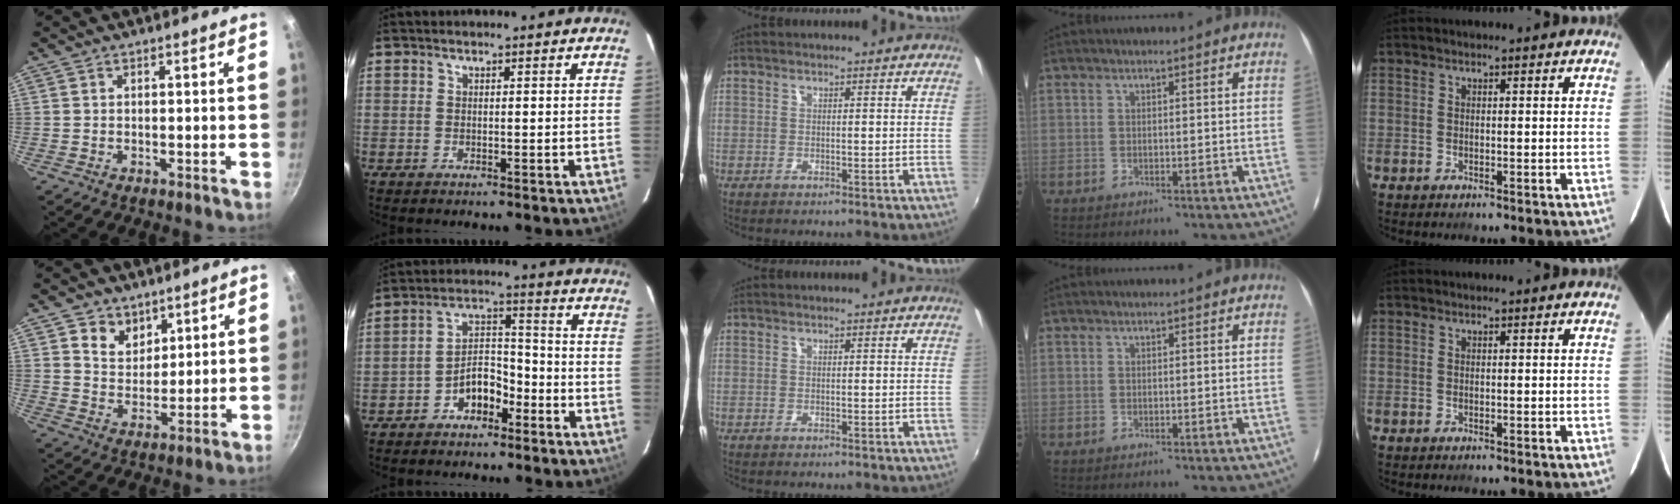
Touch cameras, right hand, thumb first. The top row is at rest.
{"thumb": {"total": 6.8, "force": [3.4, 5.3, 2.5], "torque": [-0.008, -0.024, 0.062]}, "index": {"total": 6.9, "force": [-4.4, 4.1, 3.6], "torque": [-0.067, 0.031, -0.069]}}